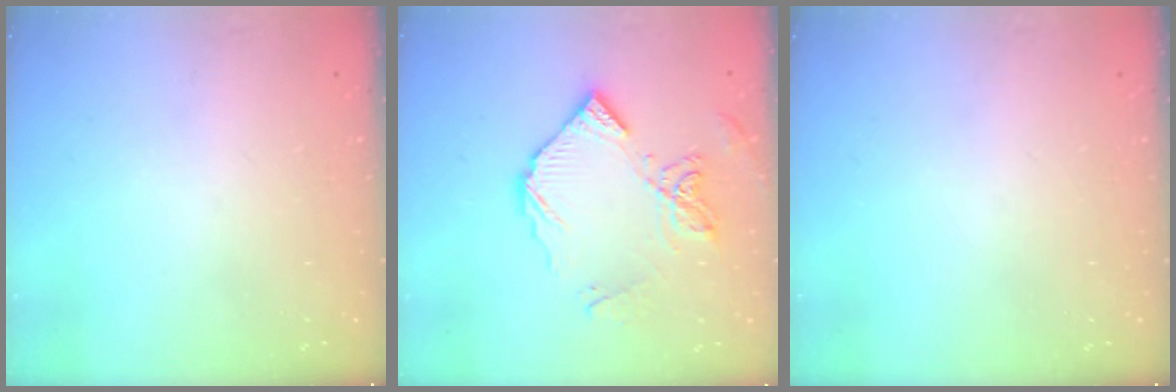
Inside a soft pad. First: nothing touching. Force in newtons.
{"total": 11.6, "press": 11.5, "slide": 1.3}
{"total": 0.0}